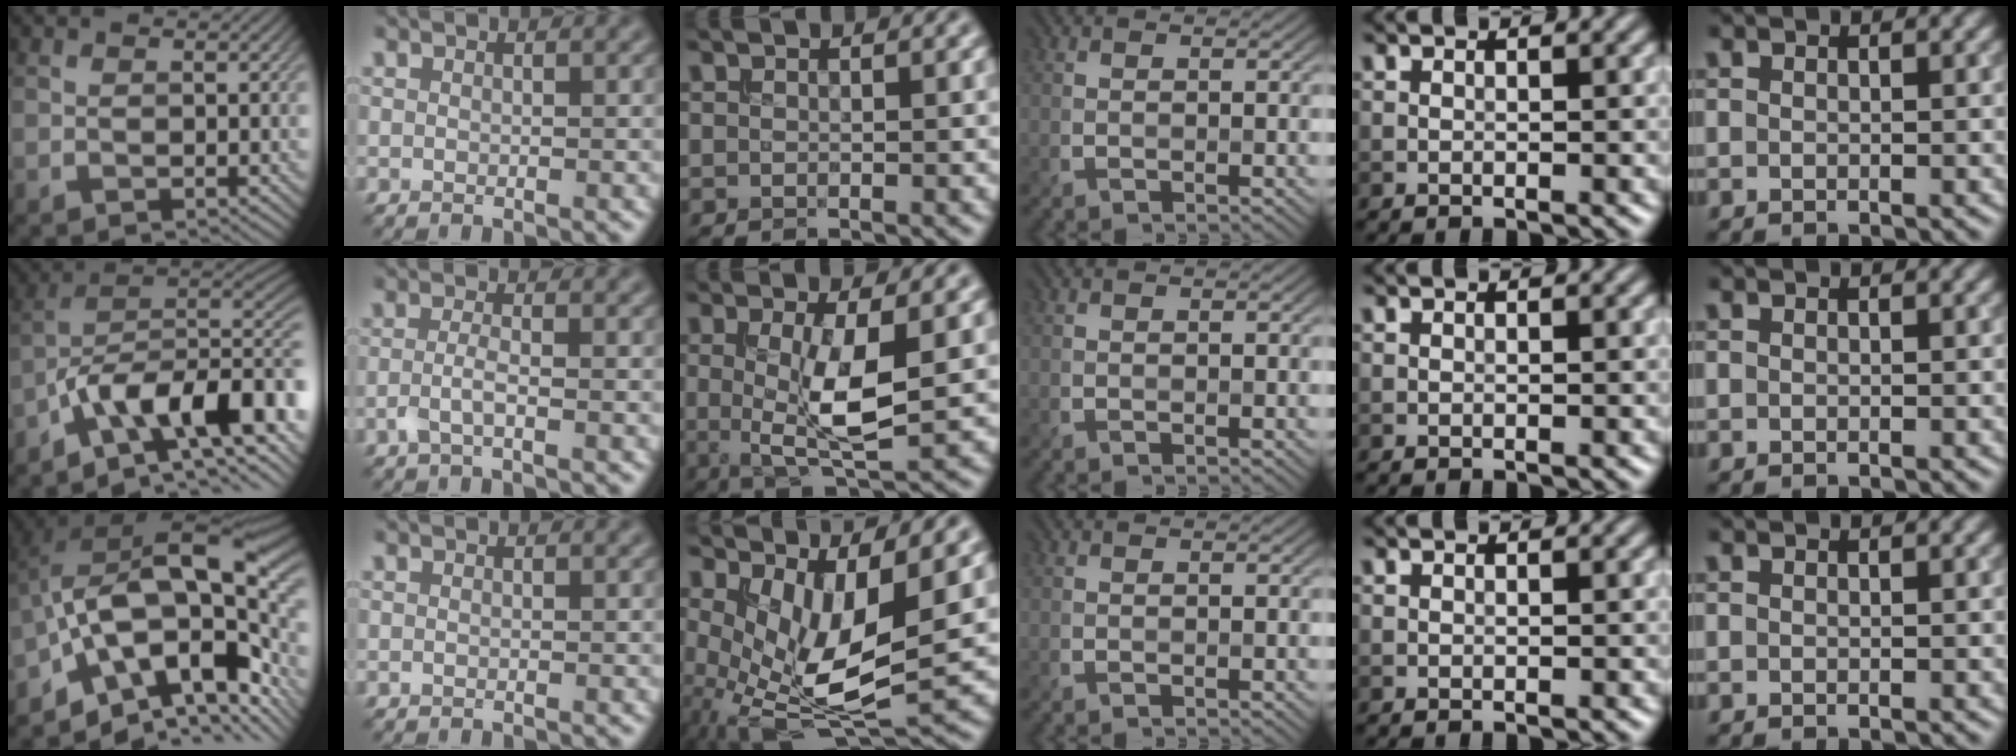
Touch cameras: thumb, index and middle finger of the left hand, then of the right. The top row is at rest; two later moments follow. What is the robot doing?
{"motion": "insert", "object": "bucket"}